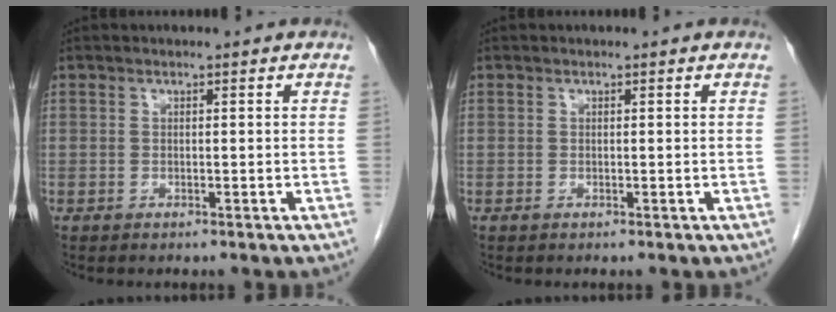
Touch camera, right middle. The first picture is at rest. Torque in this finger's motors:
{"motor_torque": [-0.26, 0.00, -0.03, -0.01]}